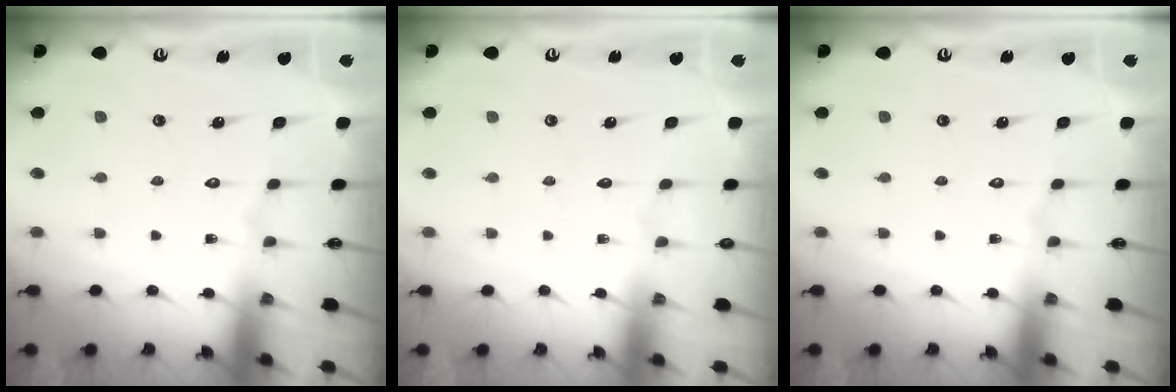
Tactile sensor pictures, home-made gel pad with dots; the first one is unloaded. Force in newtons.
{"total": 0.0}
{"total": 0.0}